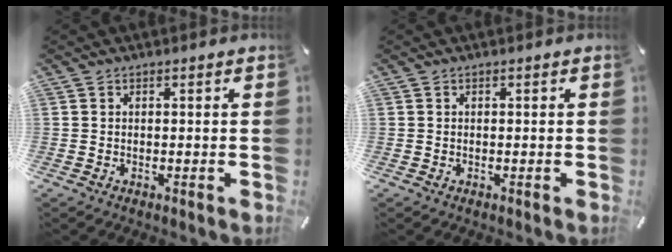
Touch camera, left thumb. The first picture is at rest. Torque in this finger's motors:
{"motor_torque": [-0.06, 0.06, -0.02, 0.05, 0.00]}